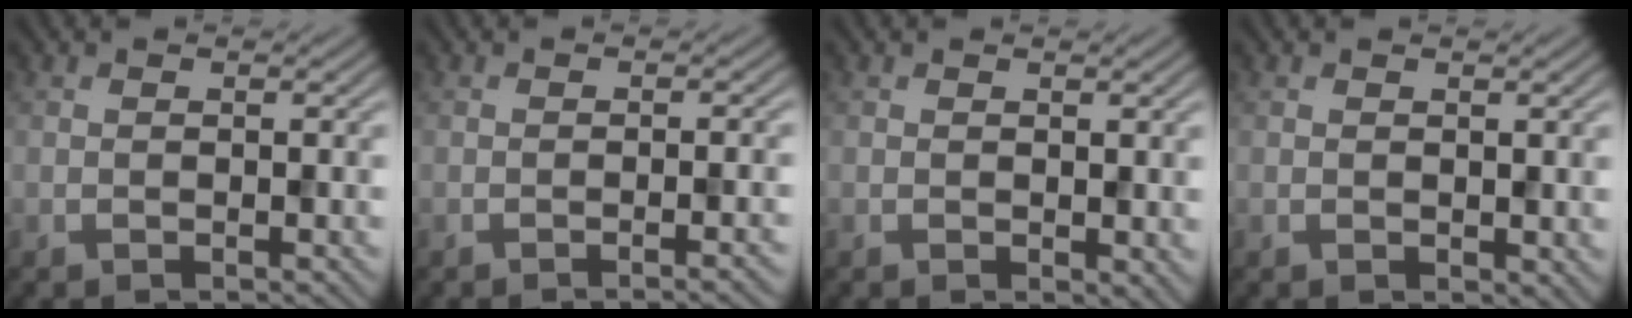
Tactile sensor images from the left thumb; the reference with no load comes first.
{"total": 2.2, "force": [-0.9, 0.5, 1.9], "torque": [-0.016, 0.003, -0.021]}
{"total": 1.4, "force": [0.2, 0.9, 1.0], "torque": [-0.014, -0.005, 0.006]}
{"total": 0.9, "force": [0.4, 0.6, 0.5], "torque": [-0.006, -0.004, 0.010]}